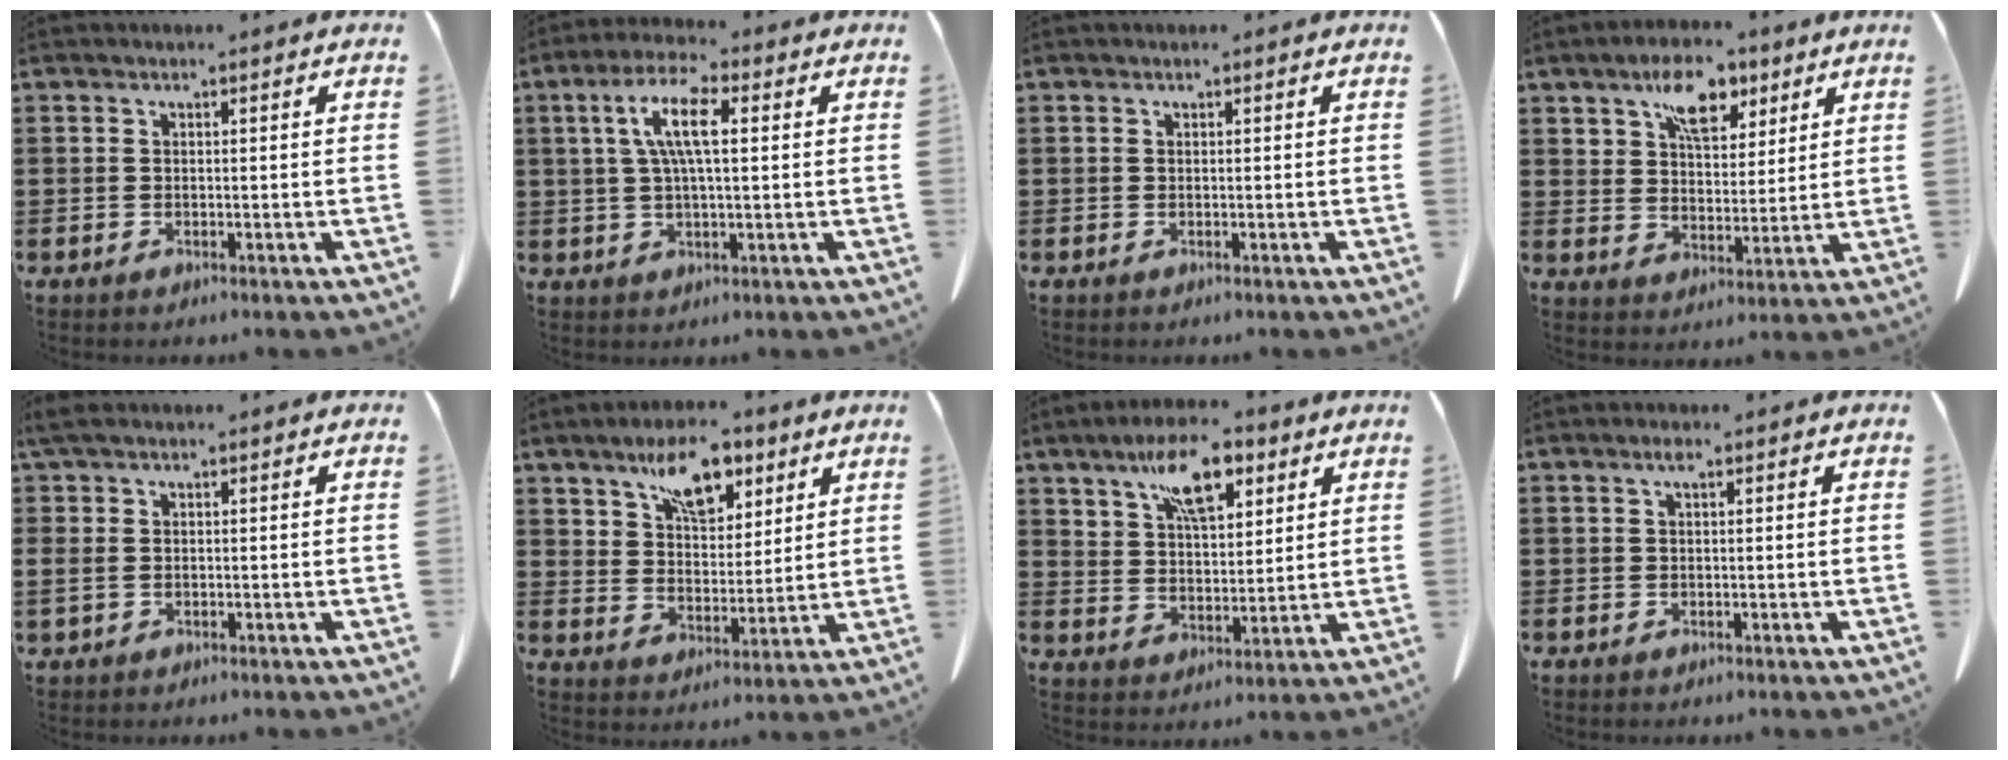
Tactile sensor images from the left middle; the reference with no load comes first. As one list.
[{"total": 7.9, "force": [1.7, 2.4, 7.3], "torque": [-0.157, 0.008, 0.023]}, {"total": 0.0}, {"total": 9.0, "force": [5.9, 4.7, 5.0], "torque": [-0.096, -0.002, 0.102]}, {"total": 2.3, "force": [0.0, 1.4, 1.9], "torque": [-0.056, 0.001, -0.006]}, {"total": 9.6, "force": [6.4, 4.5, 5.6], "torque": [-0.105, -0.007, 0.112]}, {"total": 10.3, "force": [6.6, 4.4, 6.6], "torque": [-0.123, -0.010, 0.115]}, {"total": 1.1, "force": [0.4, 0.3, 1.0], "torque": [-0.020, 0.005, 0.006]}]